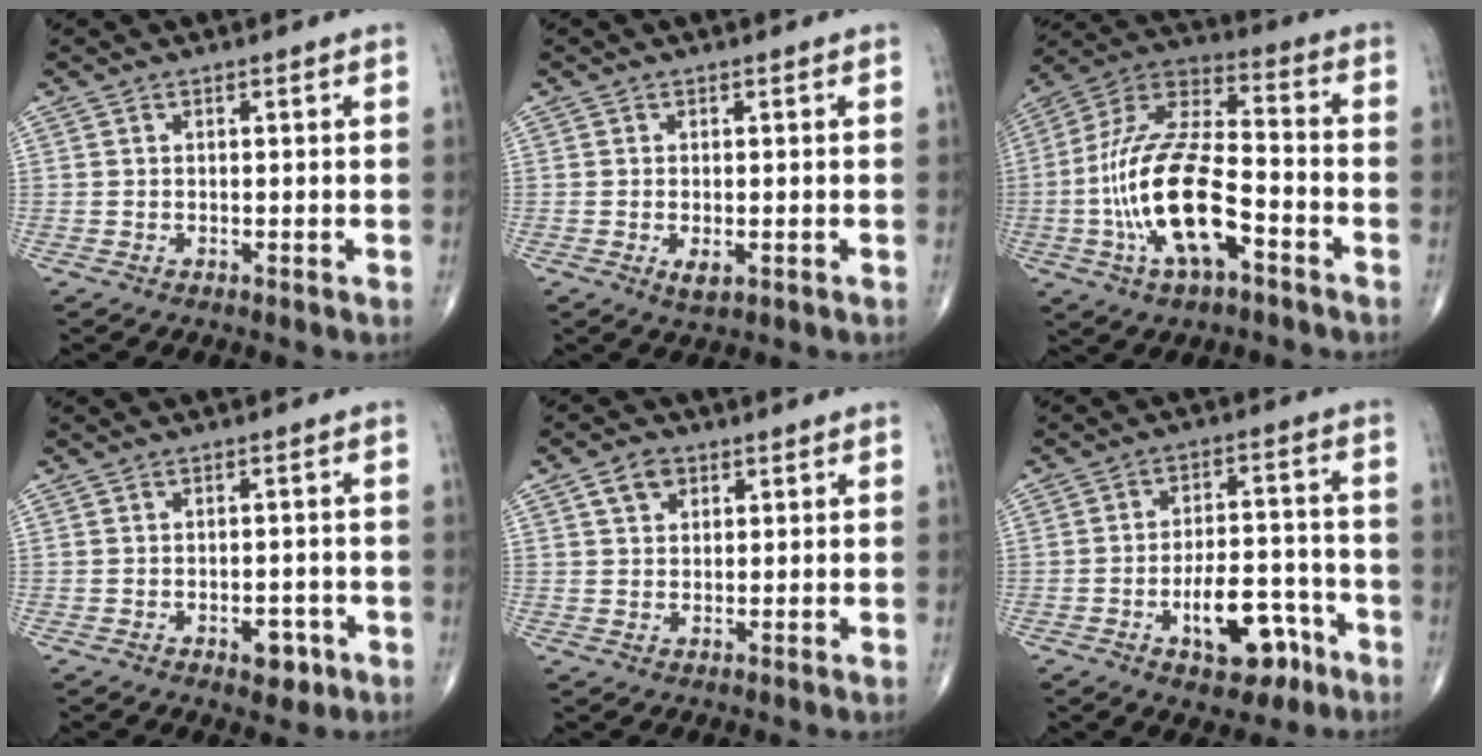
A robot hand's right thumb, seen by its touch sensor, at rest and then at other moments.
{"total": 1.8, "force": [-0.5, 0.8, 1.5], "torque": [-0.026, -0.003, -0.007]}
{"total": 19.8, "force": [-6.2, 8.5, 16.8], "torque": [-0.332, 0.041, -0.111]}
{"total": 7.9, "force": [-3.7, 4.4, 5.4], "torque": [-0.047, 0.026, -0.043]}
{"total": 3.4, "force": [1.7, 2.5, 1.6], "torque": [-0.016, -0.002, 0.028]}
{"total": 11.7, "force": [-5.4, 6.0, 8.5], "torque": [-0.108, 0.044, -0.077]}